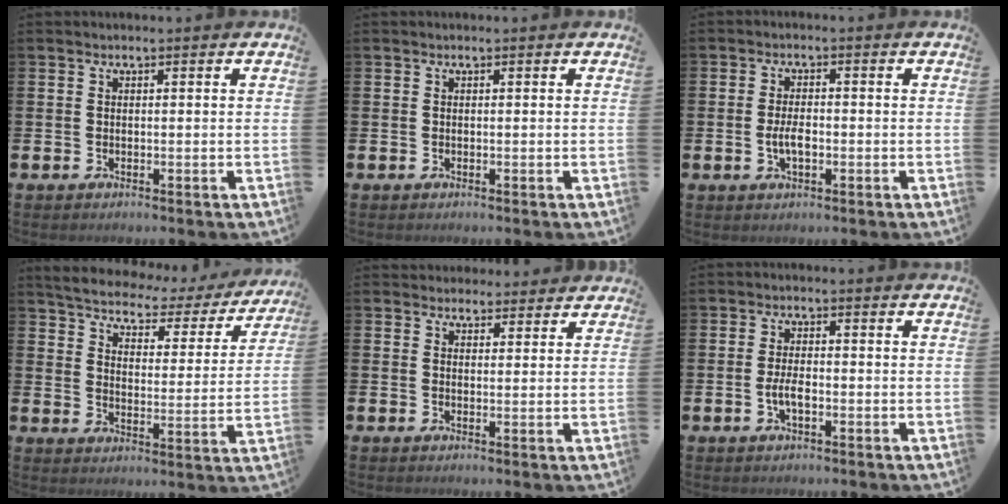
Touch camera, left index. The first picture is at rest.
{"total": 0.0}
{"total": 3.2, "force": [-0.6, 1.5, 2.8], "torque": [-0.038, -0.002, -0.014]}
{"total": 4.8, "force": [4.5, 1.3, 1.1], "torque": [-0.048, -0.036, 0.069]}
{"total": 3.0, "force": [2.8, 1.1, -0.3], "torque": [0.011, -0.011, 0.050]}
{"total": 2.9, "force": [-0.7, 1.2, 2.6], "torque": [-0.034, -0.002, -0.017]}